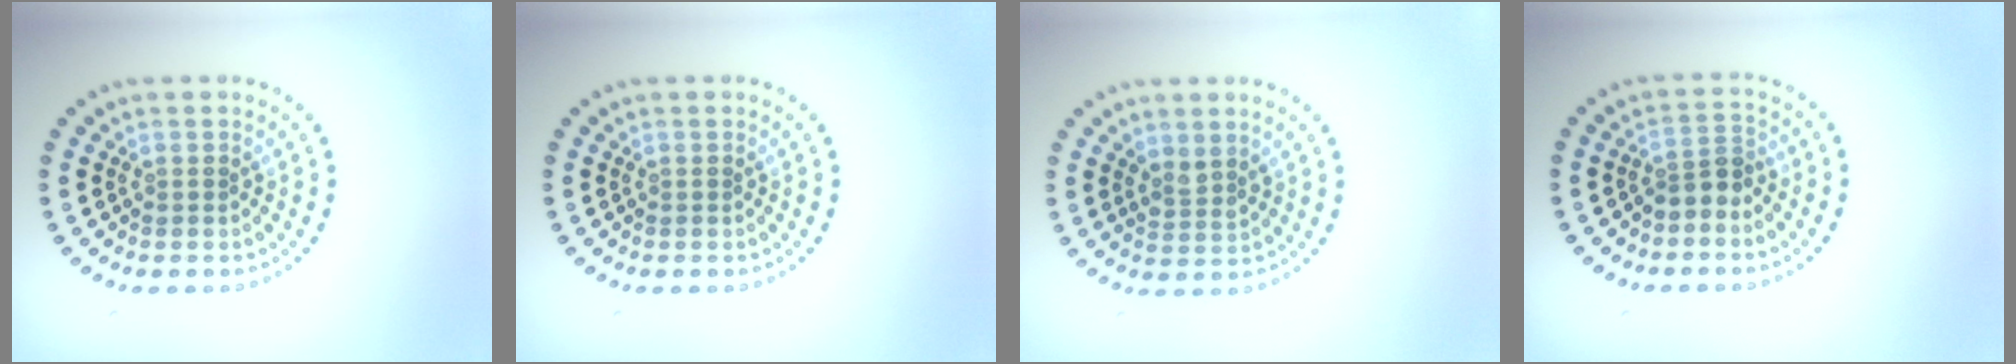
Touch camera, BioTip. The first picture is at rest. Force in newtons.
{"total": 0.0}
{"total": 1.5, "press": 1.2, "slide": 0.9}
{"total": 2.2, "press": 1.7, "slide": 1.4}